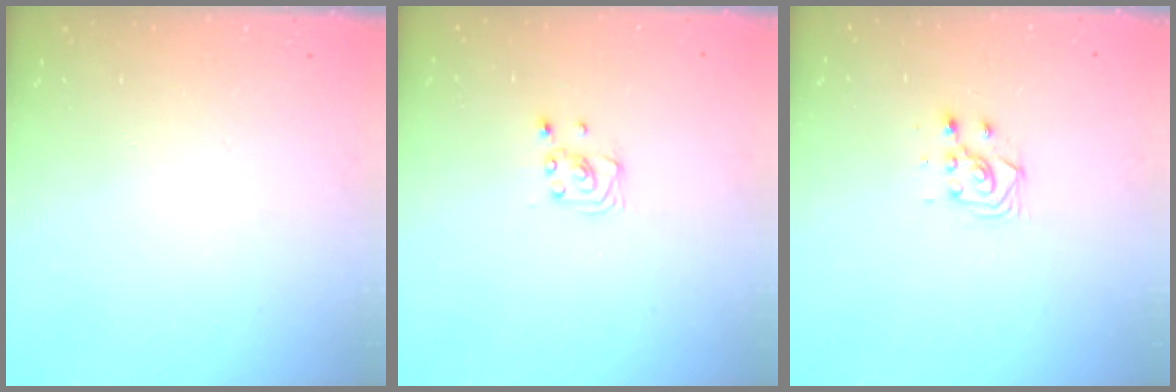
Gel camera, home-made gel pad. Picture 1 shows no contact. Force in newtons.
{"total": 2.2, "press": 2.2, "slide": 0.2}
{"total": 3.5, "press": 3.4, "slide": 0.9}